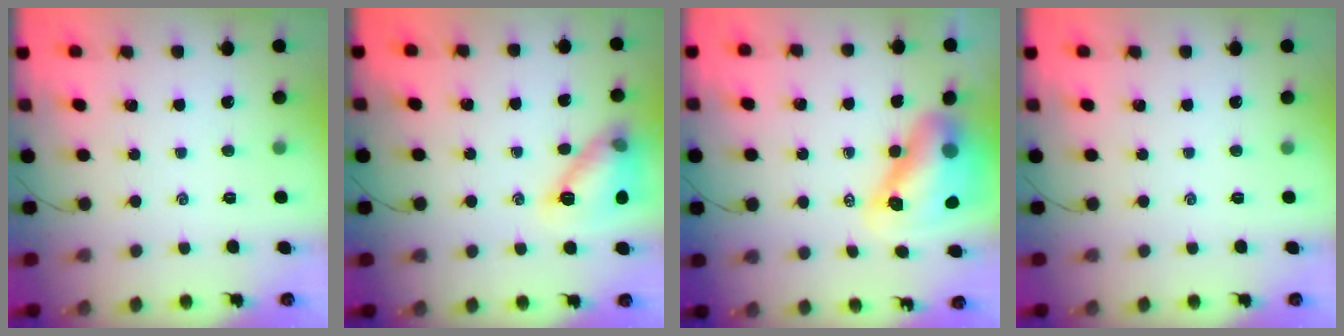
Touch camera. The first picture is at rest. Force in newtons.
{"total": 12.2, "press": 12.2, "slide": 0.1}
{"total": 12.8, "press": 12.2, "slide": 3.9}
{"total": 0.0}